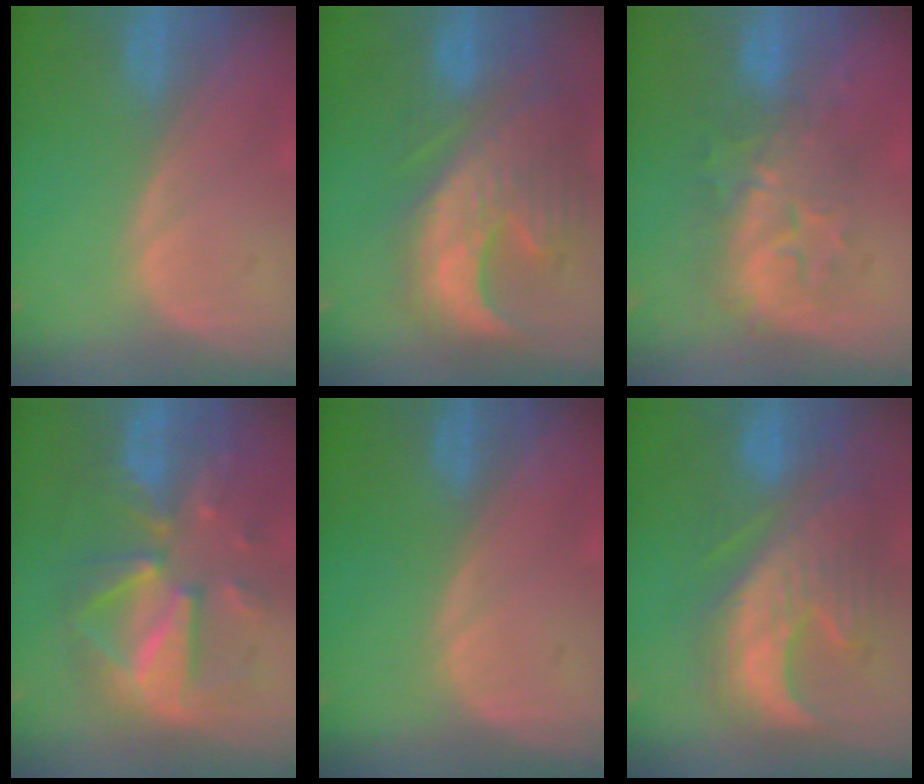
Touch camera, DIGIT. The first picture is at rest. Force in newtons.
{"total": 13.2, "press": 11.3, "slide": 6.8}
{"total": 8.0, "press": 7.8, "slide": 1.7}
{"total": 10.3, "press": 10.3, "slide": 0.8}
{"total": 0.0}
{"total": 11.1, "press": 10.7, "slide": 2.9}